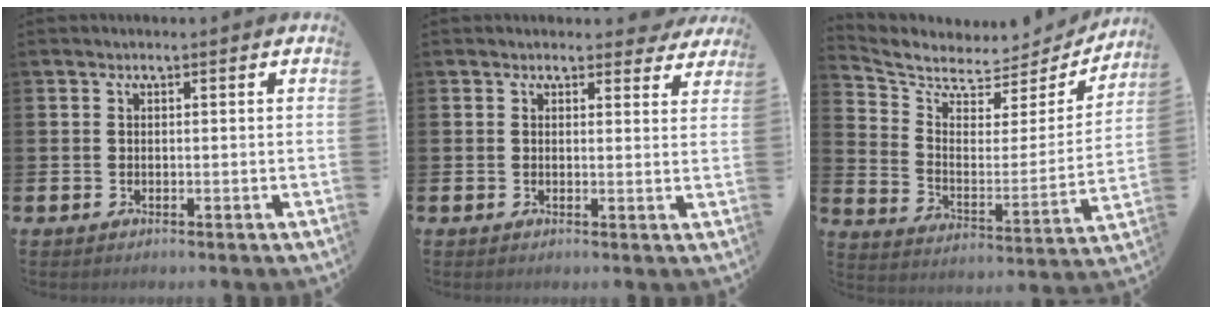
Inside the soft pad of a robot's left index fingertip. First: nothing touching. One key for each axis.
{"total": 2.0, "fx": 1.8, "fy": 0.7, "fz": 0.3, "tx": 0.008, "ty": -0.006, "tz": 0.029}
{"total": 5.7, "fx": 5.2, "fy": 2.2, "fz": 0.7, "tx": -0.056, "ty": -0.054, "tz": 0.084}